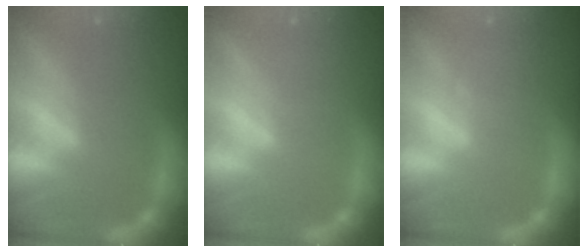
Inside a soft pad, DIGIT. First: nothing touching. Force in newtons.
{"total": 0.9}
{"total": 2.0}